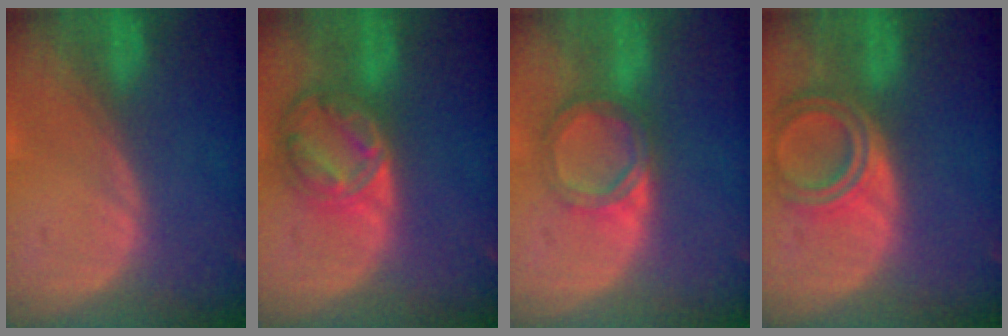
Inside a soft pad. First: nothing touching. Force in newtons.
{"total": 8.5, "press": 7.2, "slide": 4.5}
{"total": 5.8, "press": 5.3, "slide": 2.4}
{"total": 6.7, "press": 6.1, "slide": 2.8}